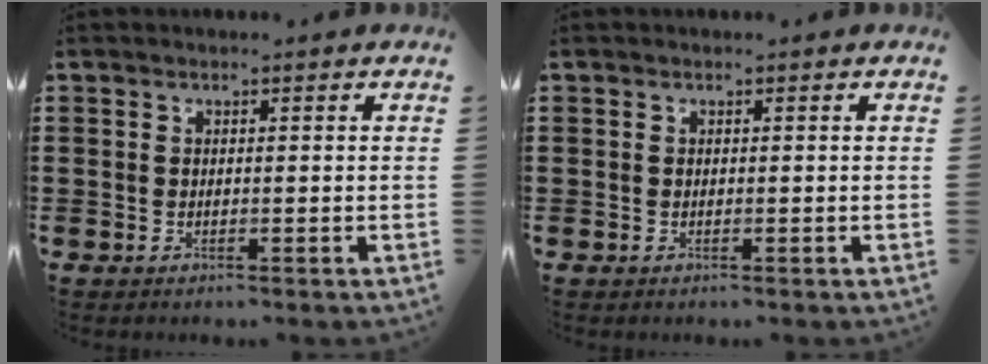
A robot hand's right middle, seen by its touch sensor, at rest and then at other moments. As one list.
[{"total": 0.0}]